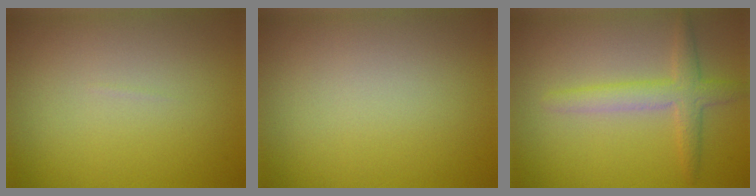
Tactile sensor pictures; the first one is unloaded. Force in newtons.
{"total": 0.0}
{"total": 3.1, "press": 3.1, "slide": 0.1}